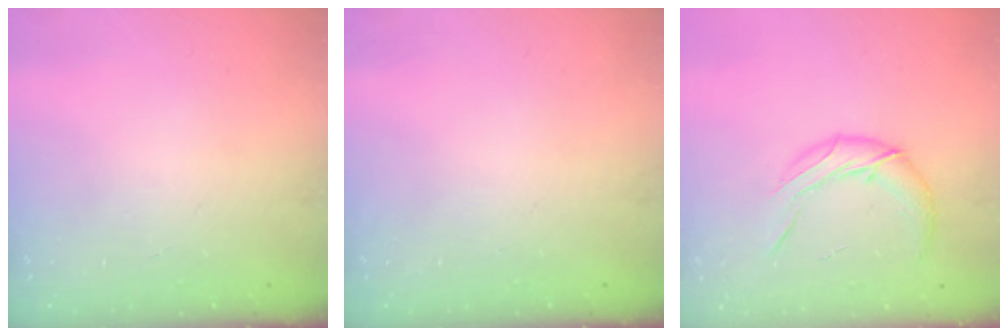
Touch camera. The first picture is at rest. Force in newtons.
{"total": 0.0}
{"total": 11.2, "press": 10.9, "slide": 2.4}